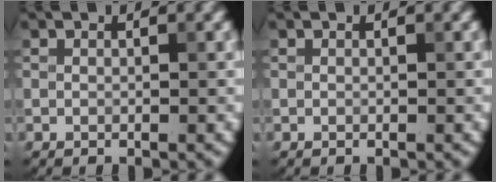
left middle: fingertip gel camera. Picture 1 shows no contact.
{"total": 0.0}